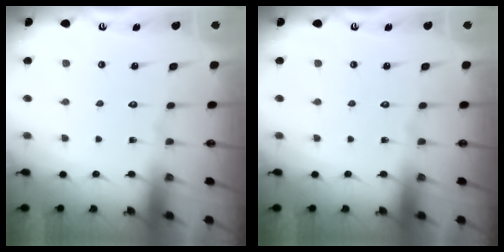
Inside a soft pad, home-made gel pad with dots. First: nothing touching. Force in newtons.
{"total": 0.0}